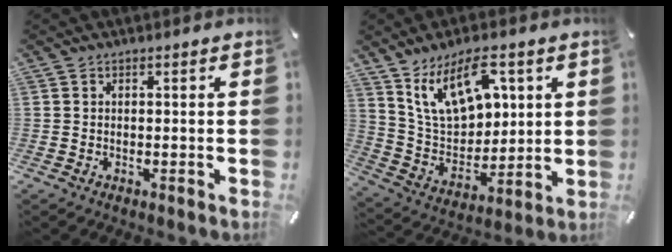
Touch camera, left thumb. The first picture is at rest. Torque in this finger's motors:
{"motor_torque": [2.22, 2.28, 1.78, -0.99, 0.18]}